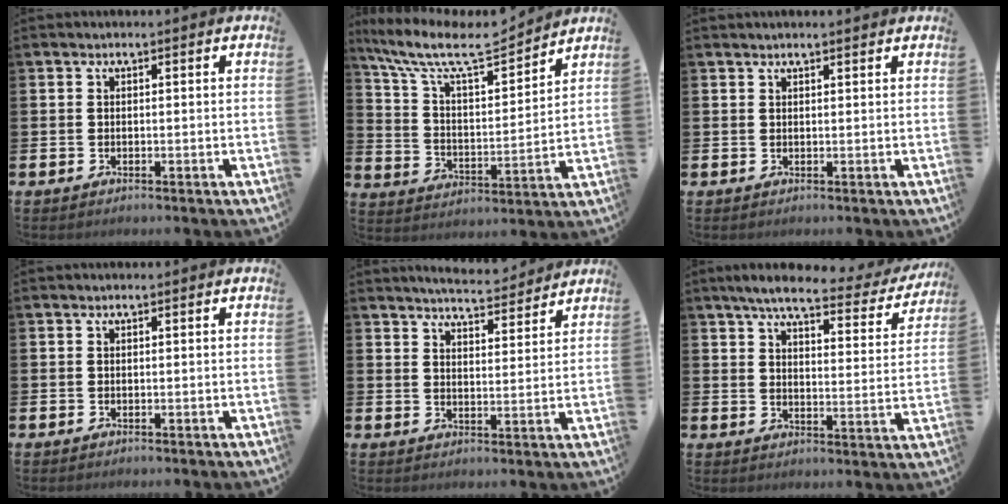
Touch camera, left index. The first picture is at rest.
{"total": 10.1, "force": [8.7, 2.4, 4.6], "torque": [-0.125, -0.053, 0.145]}
{"total": 1.0, "force": [0.9, -0.1, 0.3], "torque": [0.002, -0.003, 0.015]}
{"total": 0.0}
{"total": 5.3, "force": [5.3, 0.2, 0.4], "torque": [-0.014, -0.038, 0.092]}
{"total": 6.4, "force": [5.4, 1.2, 3.1], "torque": [-0.067, -0.032, 0.085]}